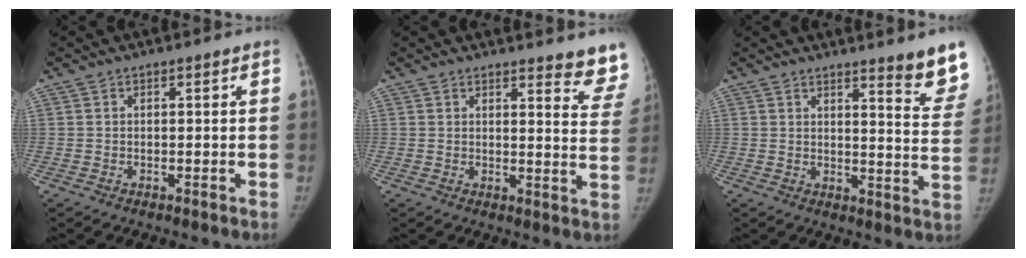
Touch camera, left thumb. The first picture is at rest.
{"total": 9.6, "force": [9.1, 1.8, 2.4], "torque": [0.013, -0.081, 0.077]}
{"total": 10.3, "force": [8.2, 1.1, 6.1], "torque": [-0.044, -0.064, 0.092]}